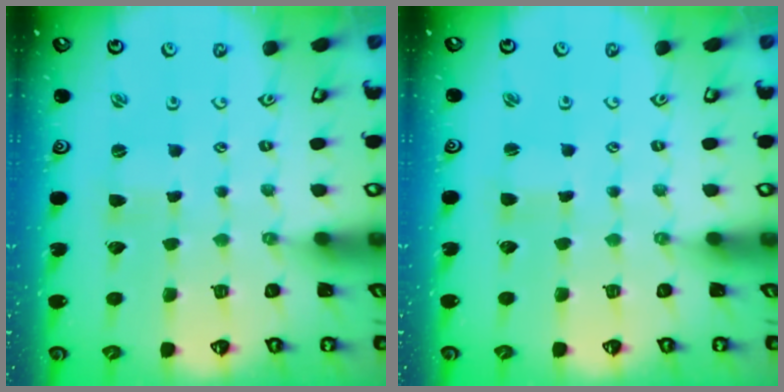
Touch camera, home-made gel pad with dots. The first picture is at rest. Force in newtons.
{"total": 0.5, "press": 0.5, "slide": 0.1}